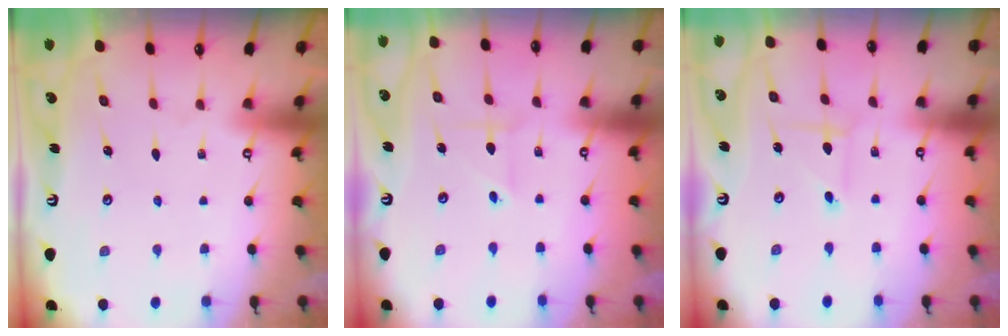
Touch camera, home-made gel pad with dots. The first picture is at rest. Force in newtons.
{"total": 1.8, "press": 1.8, "slide": 0.2}
{"total": 1.5, "press": 1.5, "slide": 0.1}